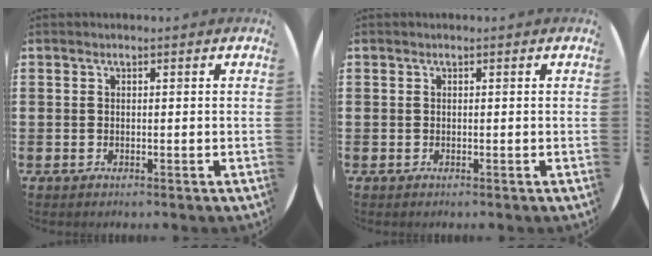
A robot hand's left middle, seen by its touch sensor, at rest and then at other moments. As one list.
[{"total": 0.0}]